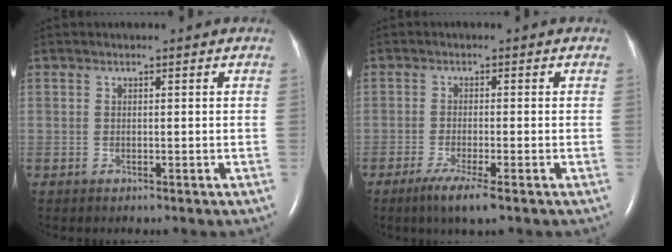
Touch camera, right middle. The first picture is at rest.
{"total": 4.7, "force": [-2.8, 0.2, 3.7], "torque": [-0.075, -0.015, -0.051]}